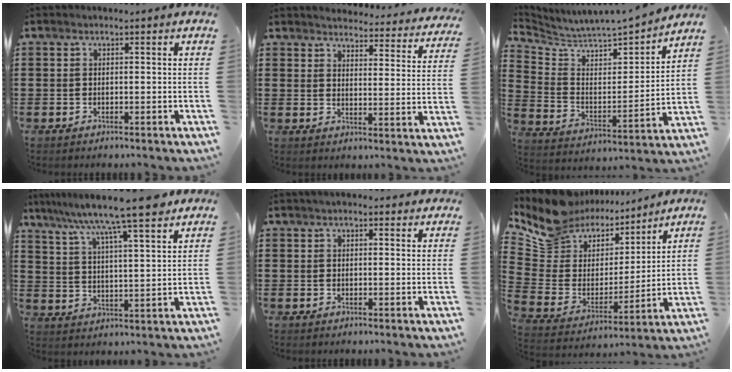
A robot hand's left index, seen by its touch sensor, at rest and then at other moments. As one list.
[{"total": 3.4, "force": [3.4, -0.2, 0.1], "torque": [-0.014, -0.033, 0.054]}, {"total": 4.0, "force": [3.9, 0.9, -0.2], "torque": [-0.029, -0.048, 0.057]}, {"total": 9.3, "force": [8.1, 0.0, 4.6], "torque": [-0.113, -0.047, 0.132]}, {"total": 2.0, "force": [1.6, 0.7, 0.9], "torque": [-0.020, 0.008, 0.029]}, {"total": 9.9, "force": [8.1, 5.6, 1.0], "torque": [-0.079, -0.057, 0.151]}]